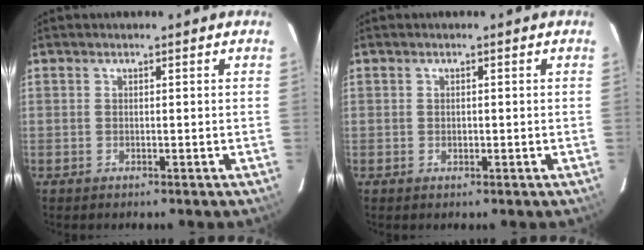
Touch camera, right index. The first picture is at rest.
{"total": 0.6, "force": [-0.1, 0.6, 0.1], "torque": [0.003, 0.000, 0.001]}